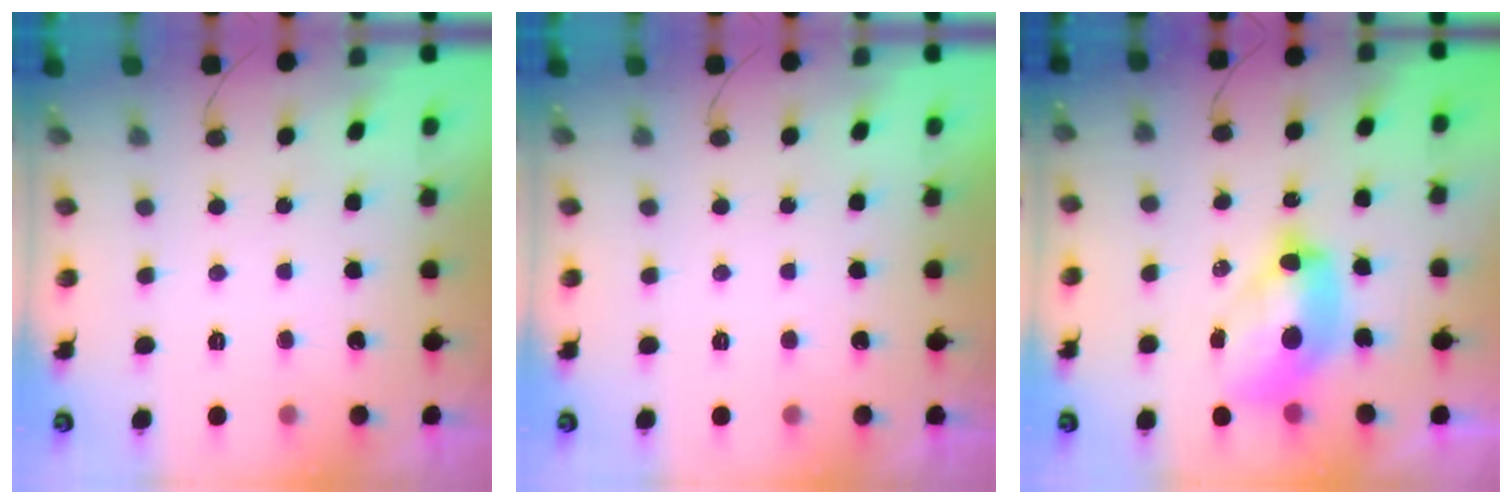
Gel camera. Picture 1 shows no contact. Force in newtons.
{"total": 0.0}
{"total": 11.3, "press": 11.2, "slide": 1.1}